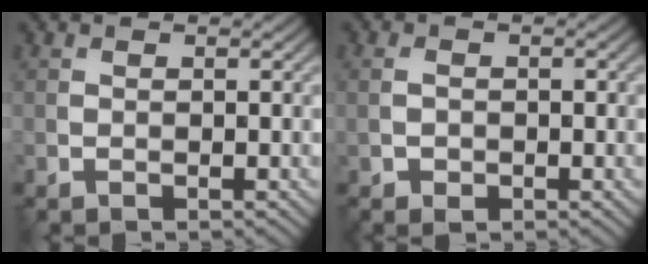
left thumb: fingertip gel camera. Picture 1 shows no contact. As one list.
[{"total": 2.0, "force": [-0.7, 1.3, 1.3], "torque": [-0.027, -0.002, -0.007]}]